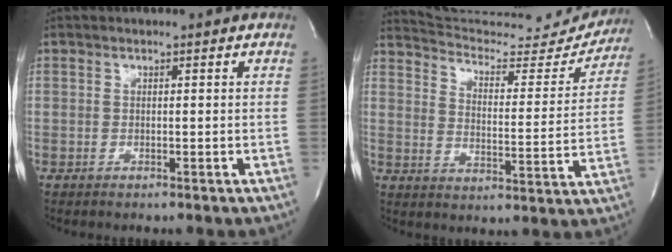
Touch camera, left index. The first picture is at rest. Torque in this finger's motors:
{"motor_torque": [-0.99, -1.15, -0.25, -0.03]}